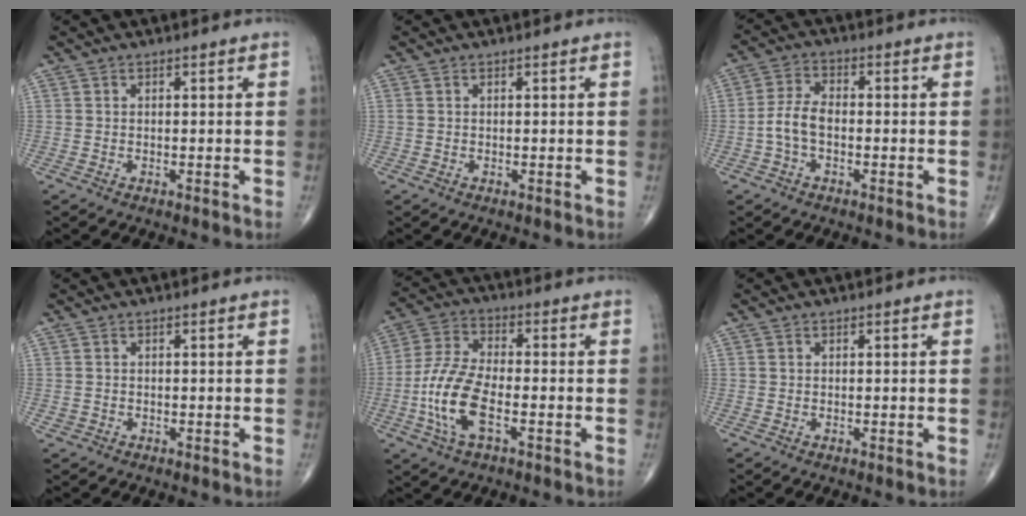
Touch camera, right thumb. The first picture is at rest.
{"total": 0.5, "force": [0.2, 0.2, 0.4], "torque": [-0.012, 0.010, 0.007]}
{"total": 5.4, "force": [-1.3, 3.0, 4.3], "torque": [-0.089, 0.020, -0.032]}
{"total": 0.8, "force": [-0.2, 0.8, 0.1], "torque": [0.001, 0.002, -0.002]}
{"total": 11.8, "force": [-3.5, 5.0, 10.1], "torque": [-0.219, 0.015, -0.072]}
{"total": 0.0}